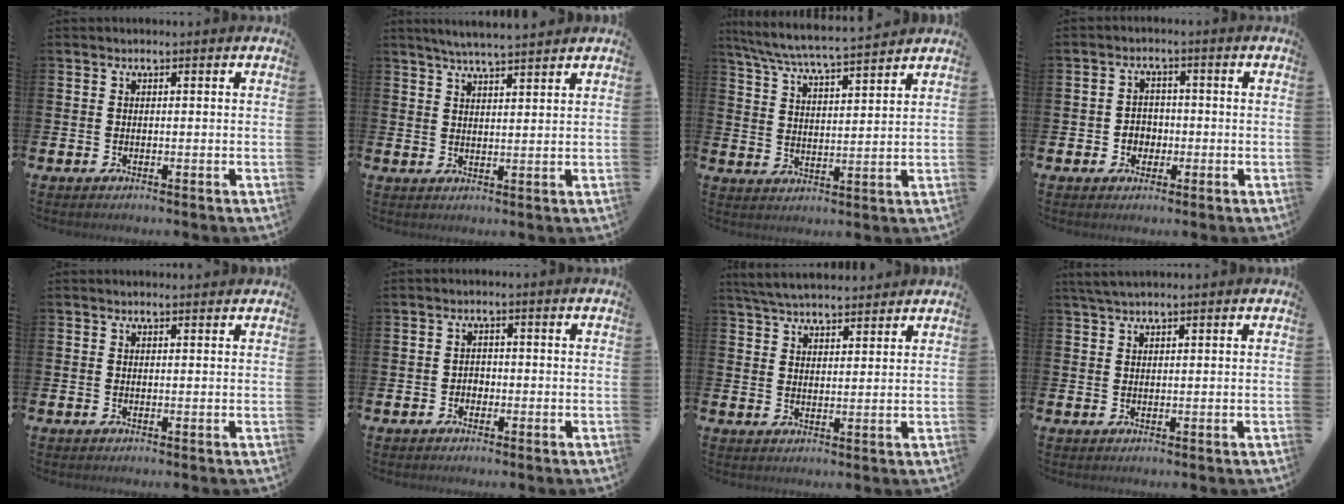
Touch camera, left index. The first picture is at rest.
{"total": 4.6, "force": [4.5, -0.2, 1.2], "torque": [-0.031, -0.017, 0.080]}
{"total": 6.6, "force": [6.4, 0.1, 1.9], "torque": [-0.064, -0.042, 0.111]}
{"total": 2.7, "force": [-0.6, 2.4, 0.8], "torque": [-0.015, 0.002, -0.019]}
{"total": 0.7, "force": [0.7, 0.1, 0.2], "torque": [0.007, -0.003, 0.010]}
{"total": 1.4, "force": [-0.7, 1.1, 0.3], "torque": [-0.008, 0.002, -0.016]}
{"total": 5.0, "force": [4.9, 0.9, 0.7], "torque": [-0.033, -0.017, 0.090]}
{"total": 2.4, "force": [2.0, 0.5, 1.2], "torque": [-0.022, 0.002, 0.037]}